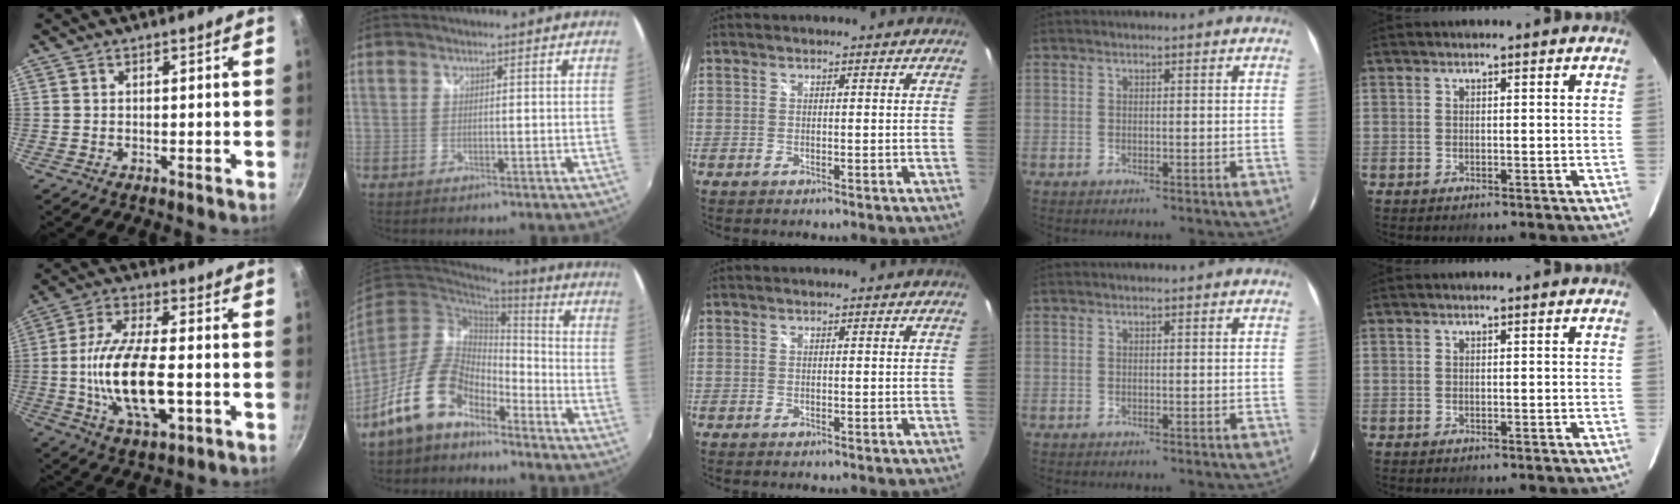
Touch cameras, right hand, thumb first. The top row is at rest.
{"thumb": {"total": 17.5, "force": [-2.8, 7.5, 15.5], "torque": [-0.285, 0.013, -0.055]}, "index": {"total": 12.7, "force": [-8.1, 6.7, 7.0], "torque": [-0.144, 0.016, -0.146]}}